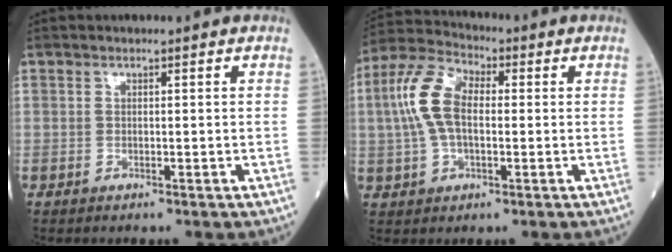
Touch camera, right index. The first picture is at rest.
{"total": 10.0, "force": [0.7, 5.2, 8.5], "torque": [-0.202, 0.030, 0.011]}